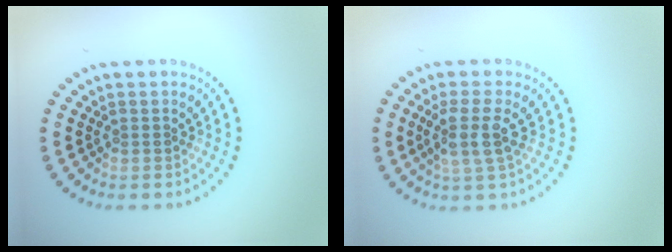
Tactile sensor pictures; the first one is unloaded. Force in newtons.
{"total": 3.2, "press": 2.5, "slide": 2.0}